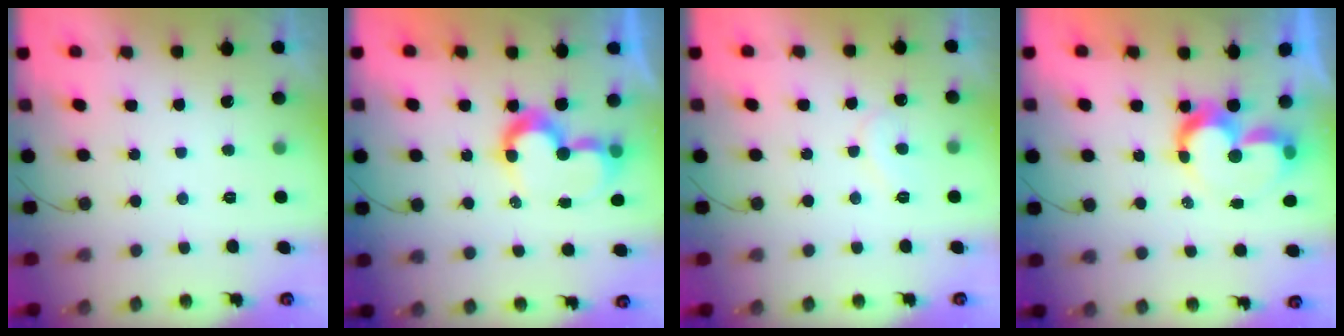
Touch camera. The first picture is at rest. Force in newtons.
{"total": 10.0, "press": 10.0, "slide": 0.9}
{"total": 6.5, "press": 6.5, "slide": 0.5}
{"total": 9.6, "press": 9.6, "slide": 0.6}